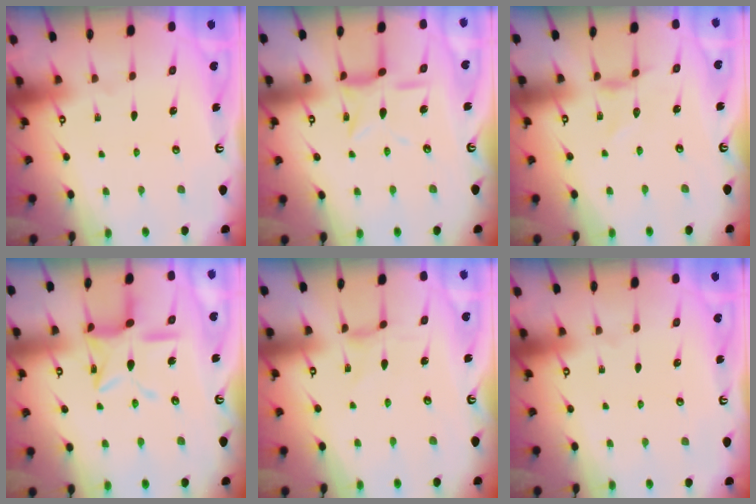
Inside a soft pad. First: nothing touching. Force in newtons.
{"total": 8.5, "press": 8.5, "slide": 0.7}
{"total": 1.4, "press": 1.4, "slide": 0.2}
{"total": 12.6, "press": 12.6, "slide": 0.8}
{"total": 0.0}
{"total": 0.0}